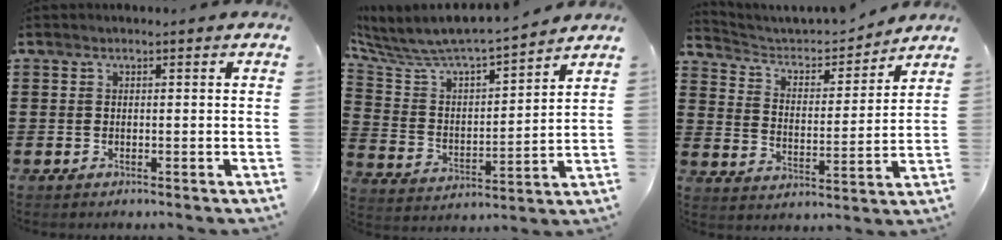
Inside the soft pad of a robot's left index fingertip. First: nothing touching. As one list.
[{"total": 5.8, "force": [5.5, 0.8, 1.7], "torque": [-0.065, -0.054, 0.088]}, {"total": 3.9, "force": [3.5, 1.2, 1.3], "torque": [-0.047, -0.031, 0.051]}]